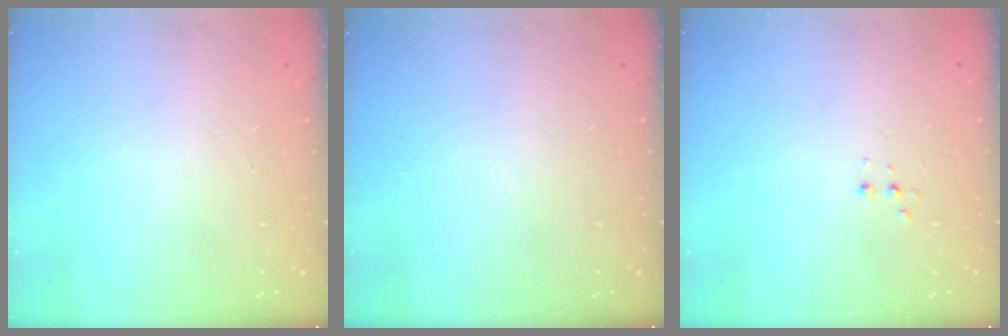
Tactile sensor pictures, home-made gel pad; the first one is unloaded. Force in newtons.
{"total": 0.0}
{"total": 2.7, "press": 2.7, "slide": 0.5}